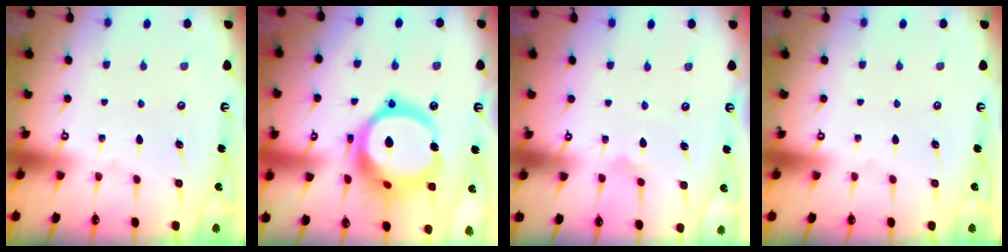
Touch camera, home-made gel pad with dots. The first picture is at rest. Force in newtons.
{"total": 23.3, "press": 23.2, "slide": 2.7}
{"total": 3.4, "press": 3.4, "slide": 0.2}
{"total": 0.0}